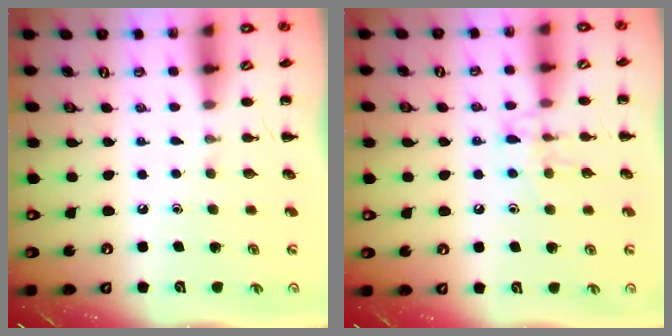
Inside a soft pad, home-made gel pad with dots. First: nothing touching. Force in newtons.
{"total": 8.7, "press": 8.6, "slide": 1.2}